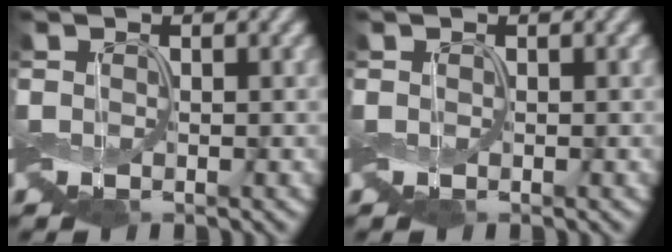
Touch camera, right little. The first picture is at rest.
{"total": 0.0}